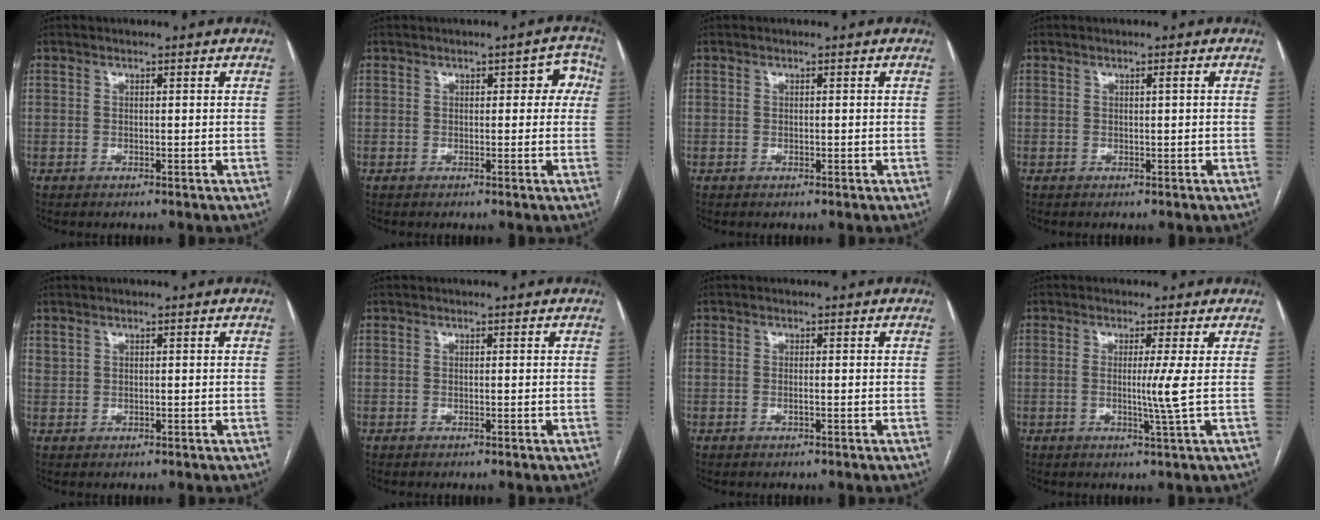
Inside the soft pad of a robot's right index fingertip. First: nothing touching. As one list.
[{"total": 3.9, "force": [0.7, 2.2, 3.2], "torque": [-0.021, 0.026, 0.004]}, {"total": 0.0}, {"total": 0.5, "force": [0.1, -0.1, 0.5], "torque": [-0.007, 0.001, 0.003]}, {"total": 0.8, "force": [0.7, 0.3, 0.1], "torque": [0.001, 0.003, 0.013]}, {"total": 0.0}, {"total": 0.6, "force": [-0.2, 0.0, 0.6], "torque": [-0.014, -0.001, -0.002]}, {"total": 3.6, "force": [0.0, -1.5, 3.3], "torque": [-0.059, -0.011, 0.000]}]